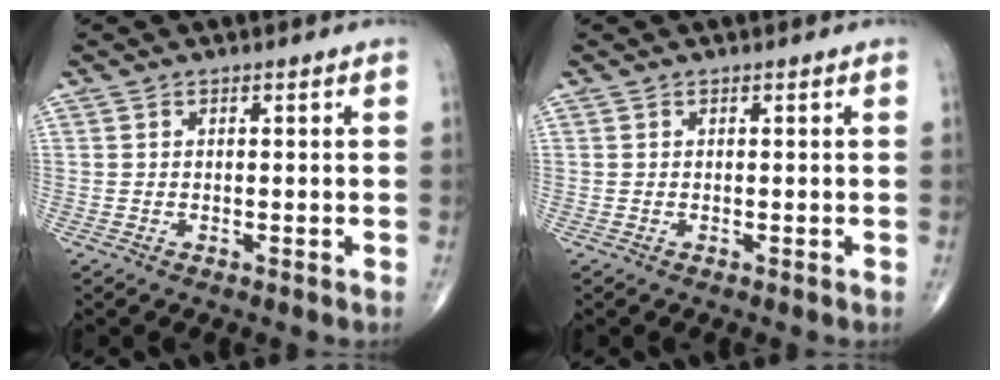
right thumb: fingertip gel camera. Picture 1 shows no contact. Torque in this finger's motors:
{"motor_torque": [0.02, 0.02, 0.00, 0.00, 0.04]}